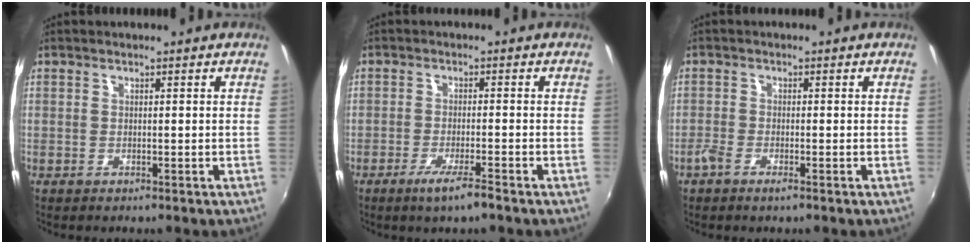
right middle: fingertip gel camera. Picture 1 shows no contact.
{"total": 4.7, "force": [-3.2, -0.1, 3.5], "torque": [-0.075, -0.010, -0.059]}
{"total": 2.4, "force": [-1.7, 0.4, 1.6], "torque": [-0.041, -0.006, -0.038]}